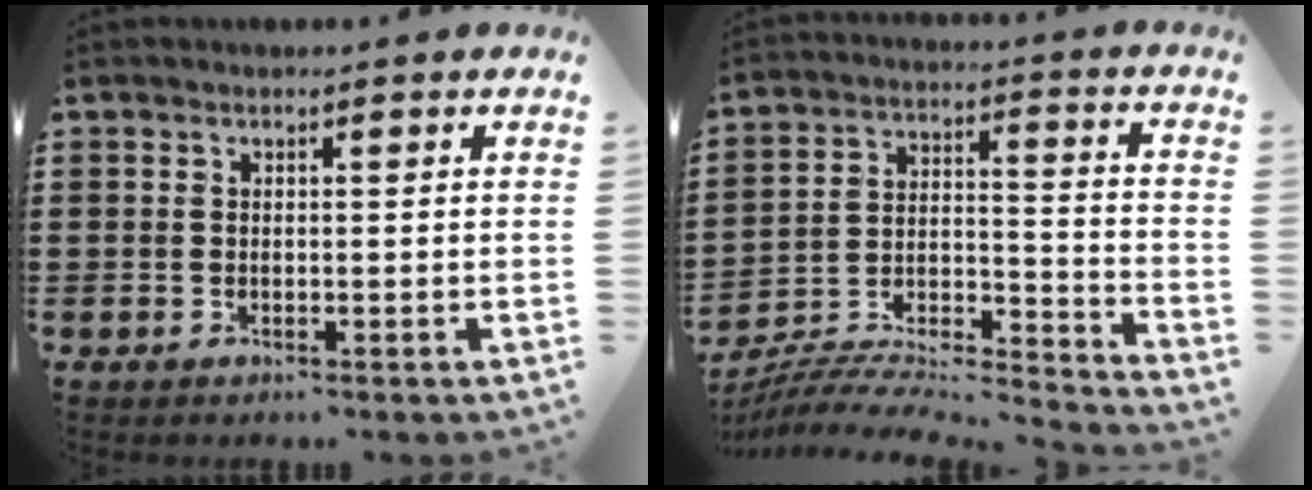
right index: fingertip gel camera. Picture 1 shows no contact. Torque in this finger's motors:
{"motor_torque": [1.20, 0.94, -0.71, -0.21]}